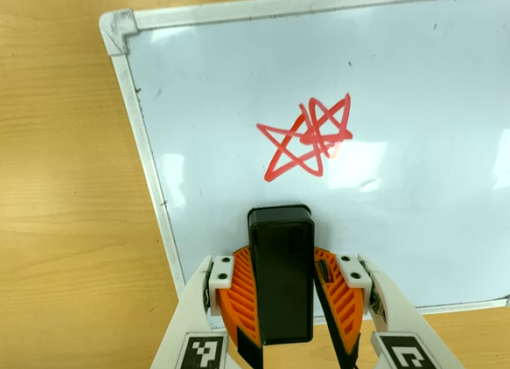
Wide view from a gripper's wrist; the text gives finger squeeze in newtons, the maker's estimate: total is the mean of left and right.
{"total": 13.7, "left": 14.0, "right": 13.4}